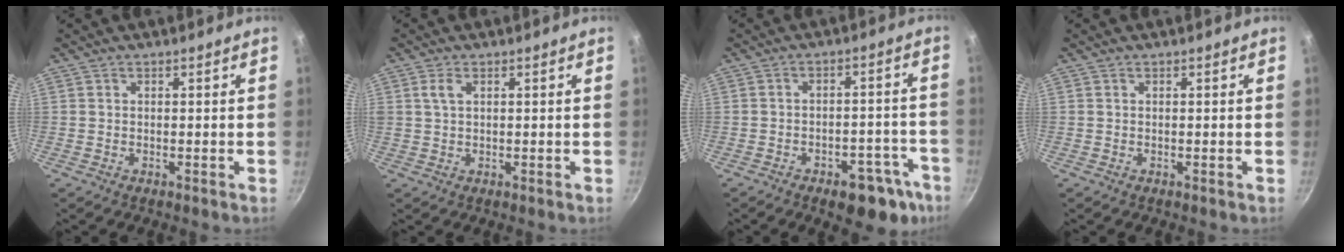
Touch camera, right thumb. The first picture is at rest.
{"total": 2.4, "force": [0.8, 1.3, 1.8], "torque": [-0.029, 0.000, 0.016]}
{"total": 11.8, "force": [-7.3, 5.9, 7.2], "torque": [-0.036, 0.057, -0.086]}
{"total": 0.0}